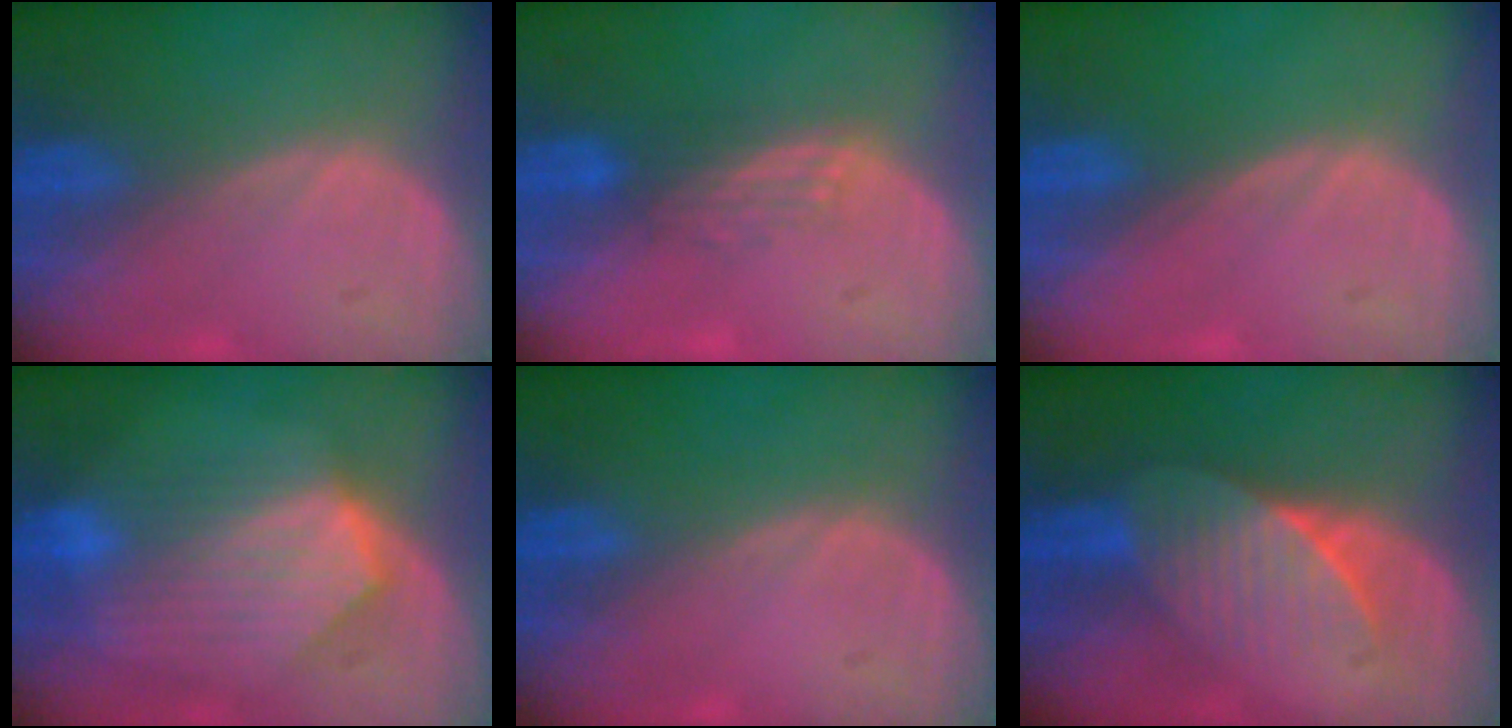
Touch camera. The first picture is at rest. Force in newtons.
{"total": 2.8, "press": 2.4, "slide": 1.4}
{"total": 0.0}
{"total": 8.7, "press": 7.9, "slide": 3.7}
{"total": 0.0}
{"total": 6.7, "press": 6.3, "slide": 2.4}